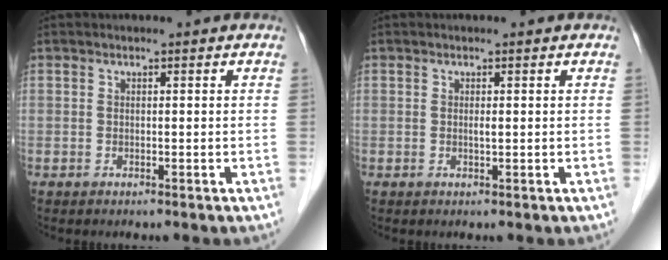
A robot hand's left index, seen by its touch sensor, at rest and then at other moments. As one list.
[{"total": 0.6, "force": [0.1, 0.0, 0.6], "torque": [-0.013, -0.002, 0.002]}]